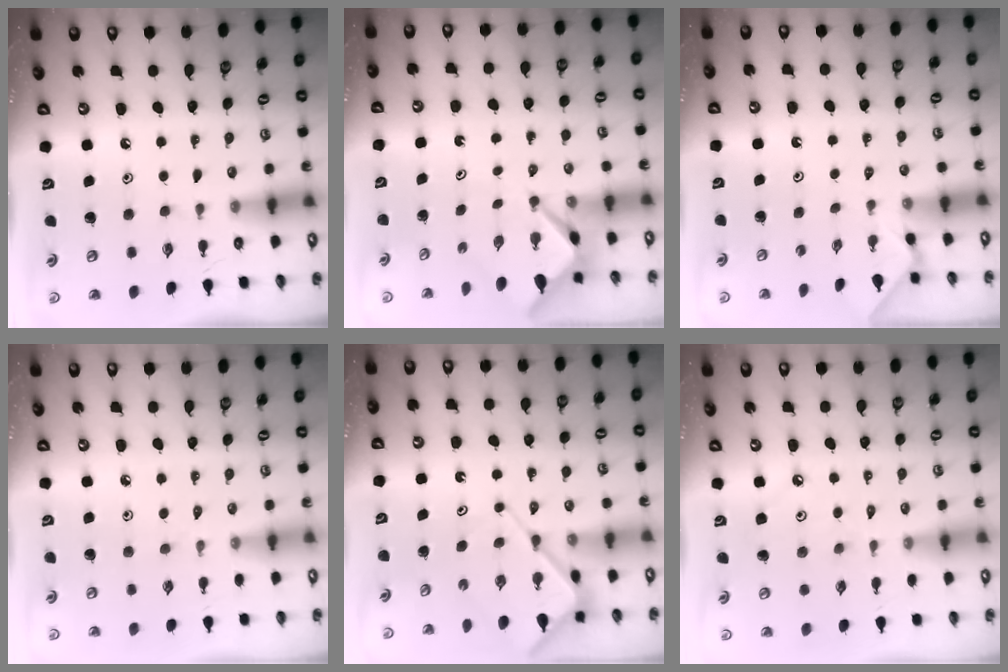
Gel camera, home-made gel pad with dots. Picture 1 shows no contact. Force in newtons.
{"total": 3.1, "press": 3.1, "slide": 0.2}
{"total": 0.0}
{"total": 3.1, "press": 3.1, "slide": 0.6}
{"total": 7.5, "press": 7.4, "slide": 0.7}
{"total": 2.8, "press": 2.8, "slide": 0.1}